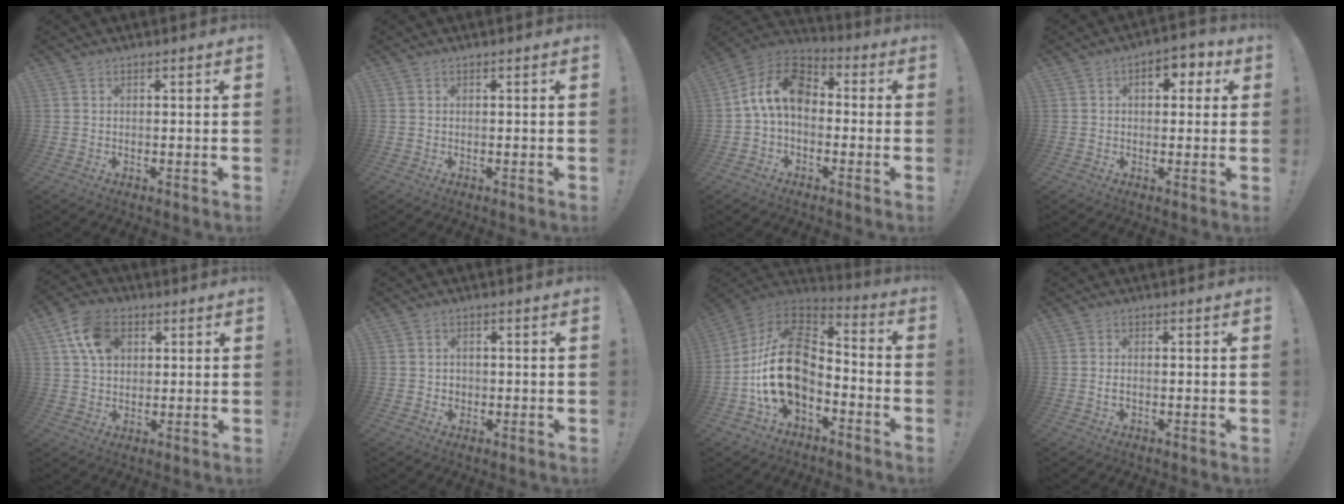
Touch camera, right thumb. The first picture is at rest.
{"total": 0.0}
{"total": 12.7, "force": [0.7, 8.4, 9.5], "torque": [-0.180, 0.022, 0.015]}
{"total": 6.3, "force": [1.9, 3.8, 4.6], "torque": [-0.045, -0.004, 0.026]}
{"total": 11.1, "force": [4.0, 8.0, 6.5], "torque": [-0.106, 0.006, 0.078]}
{"total": 1.8, "force": [0.1, 1.7, 0.5], "torque": [-0.003, -0.003, 0.001]}
{"total": 20.7, "force": [-3.5, 13.7, 15.1], "torque": [-0.275, 0.030, -0.052]}
{"total": 0.9, "force": [-0.1, 0.3, 0.9], "torque": [-0.010, -0.002, -0.003]}